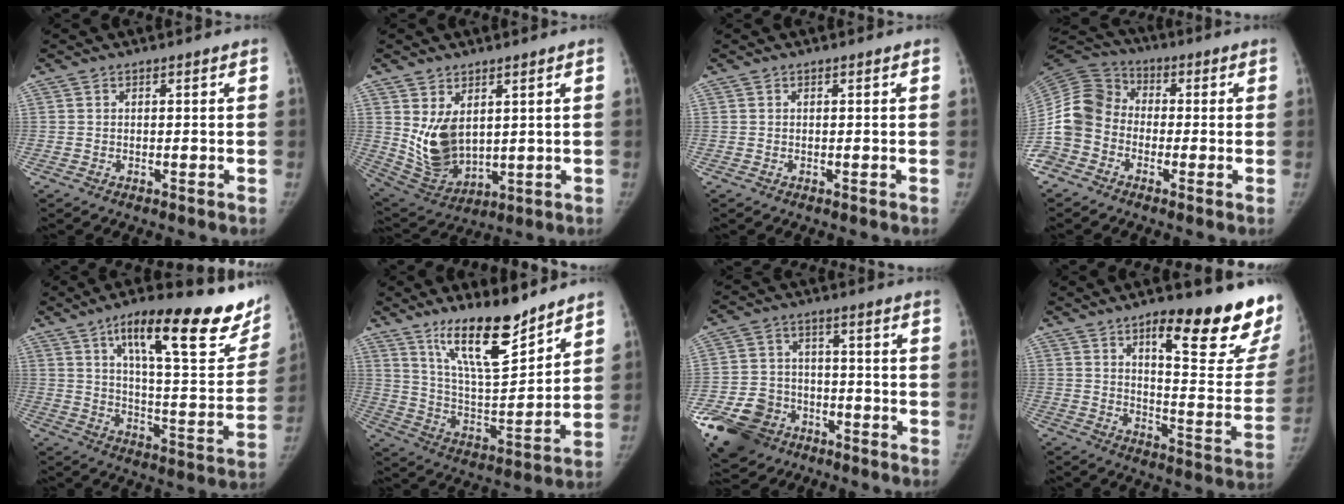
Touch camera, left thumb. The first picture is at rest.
{"total": 10.5, "force": [2.7, 6.7, 7.6], "torque": [-0.122, -0.029, 0.077]}
{"total": 0.0}
{"total": 12.1, "force": [-3.4, 10.1, 5.8], "torque": [-0.119, 0.041, -0.077]}
{"total": 25.8, "force": [16.2, 7.4, 18.6], "torque": [-0.220, -0.062, 0.234]}
{"total": 16.2, "force": [11.9, 4.1, 10.2], "torque": [-0.146, -0.084, 0.219]}
{"total": 14.5, "force": [-8.1, 10.8, 5.4], "torque": [-0.099, 0.040, -0.136]}
{"total": 22.2, "force": [14.5, 5.3, 15.9], "torque": [-0.172, -0.094, 0.199]}